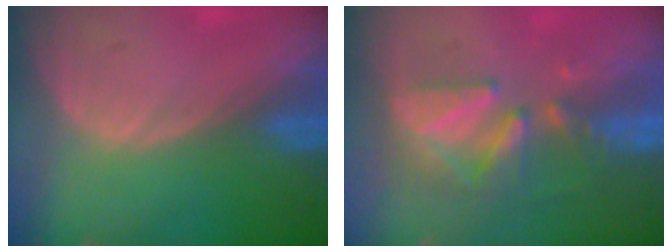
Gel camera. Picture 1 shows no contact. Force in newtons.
{"total": 8.8, "press": 7.8, "slide": 4.1}